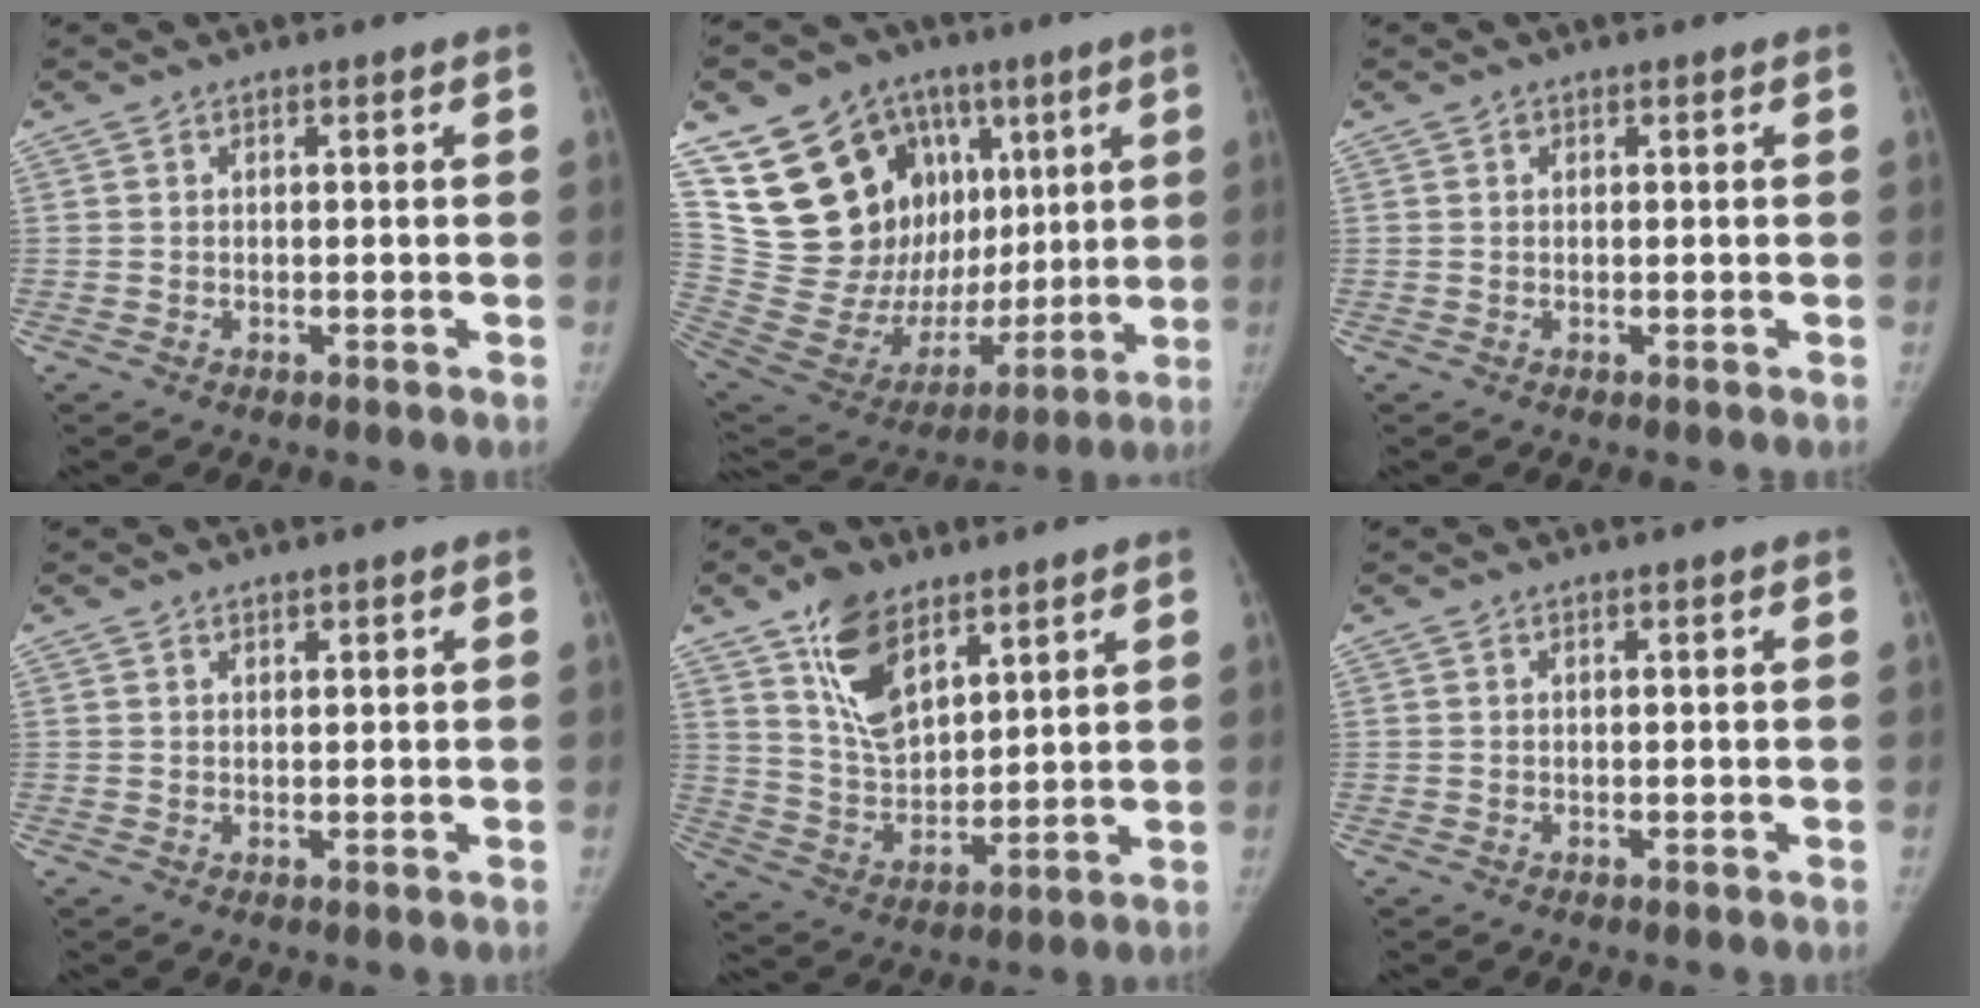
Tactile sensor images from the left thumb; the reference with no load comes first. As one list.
[{"total": 27.5, "force": [9.3, 19.8, 16.6], "torque": [-0.231, 0.018, 0.181]}, {"total": 0.6, "force": [0.3, 0.5, 0.2], "torque": [0.002, 0.000, 0.004]}, {"total": 0.8, "force": [0.7, 0.4, 0.3], "torque": [0.003, -0.004, 0.010]}, {"total": 12.7, "force": [7.6, 6.9, 7.5], "torque": [-0.108, -0.044, 0.148]}, {"total": 0.0}]